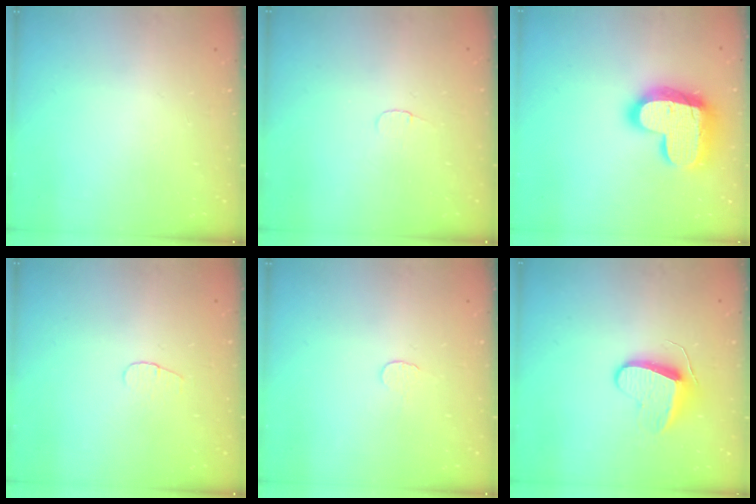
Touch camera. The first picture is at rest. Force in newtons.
{"total": 3.1, "press": 3.1, "slide": 0.3}
{"total": 23.7, "press": 23.7, "slide": 1.6}
{"total": 3.6, "press": 3.6, "slide": 0.4}
{"total": 3.2, "press": 3.1, "slide": 0.3}
{"total": 9.5, "press": 9.5, "slide": 0.4}